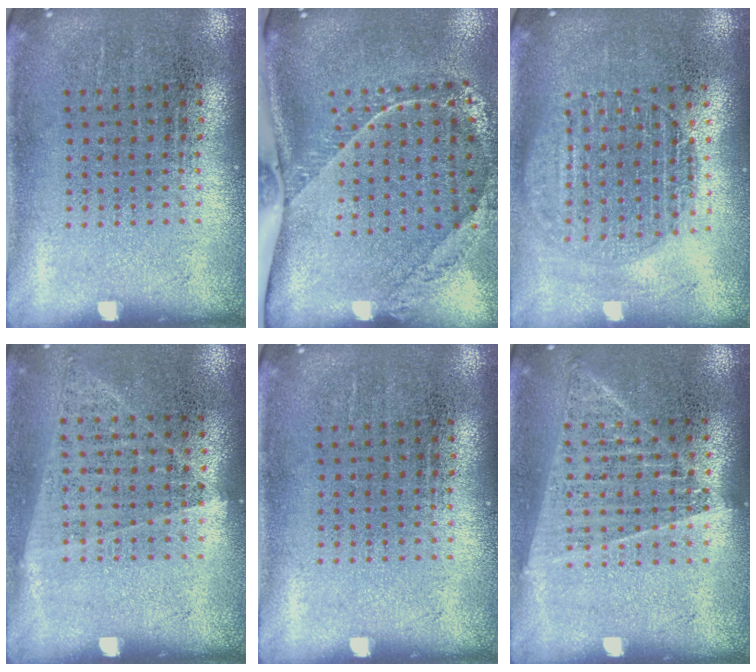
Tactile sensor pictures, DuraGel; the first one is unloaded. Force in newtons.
{"total": 2.3, "press": 1.7, "slide": 1.5}
{"total": 1.6, "press": 1.4, "slide": 0.7}
{"total": 1.0, "press": 0.9, "slide": 0.5}
{"total": 0.0}
{"total": 1.4, "press": 1.3, "slide": 0.4}